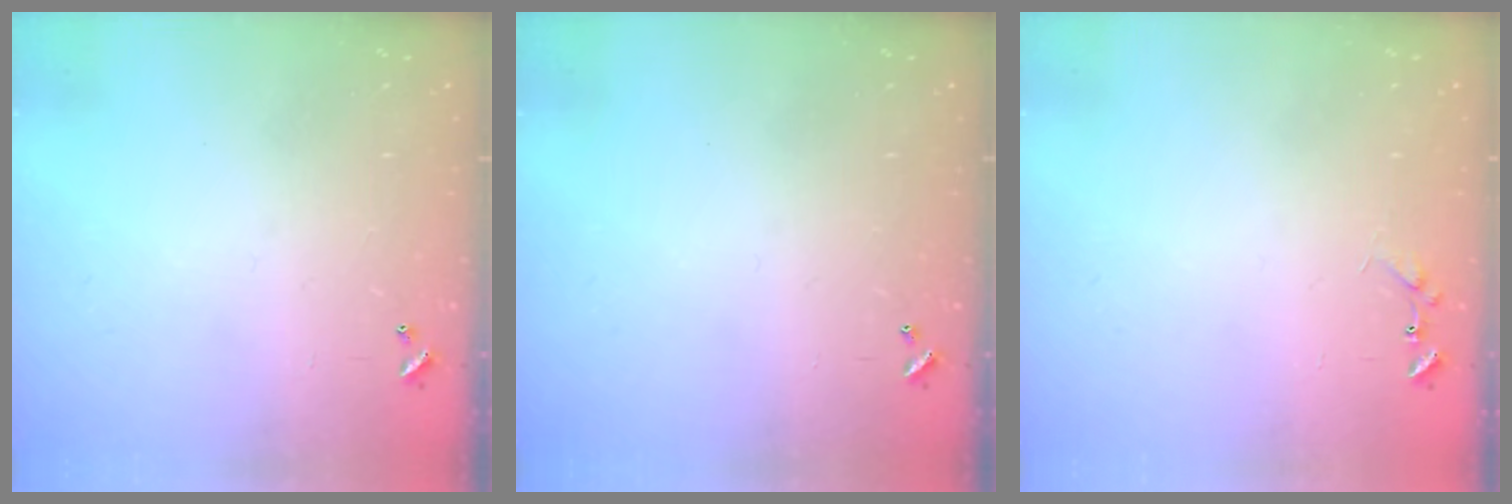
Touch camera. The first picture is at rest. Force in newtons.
{"total": 0.0}
{"total": 7.1, "press": 7.0, "slide": 0.5}